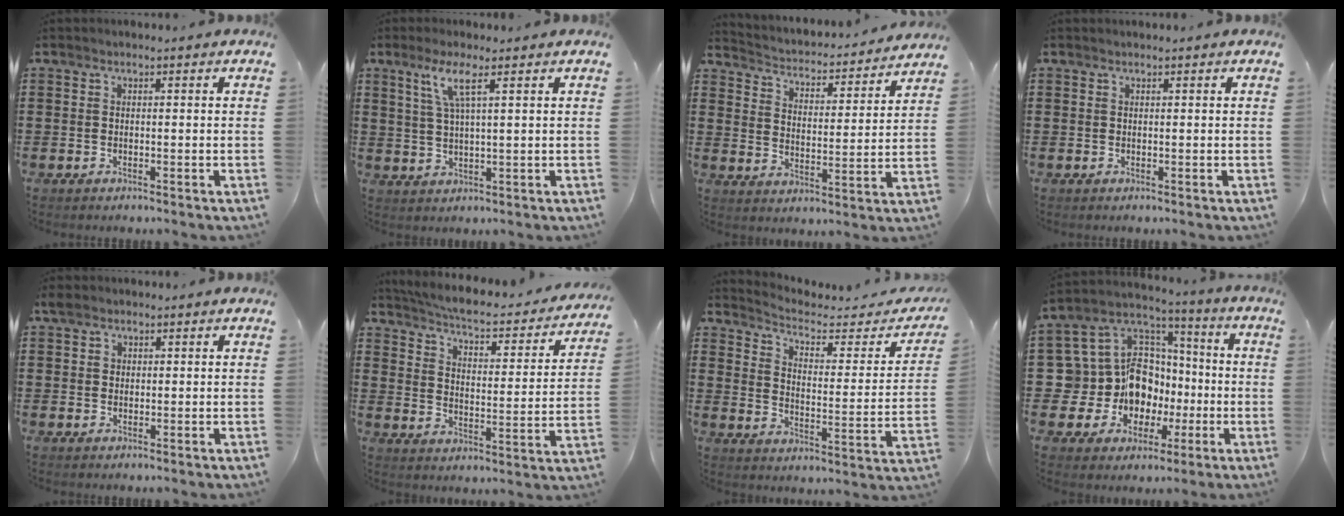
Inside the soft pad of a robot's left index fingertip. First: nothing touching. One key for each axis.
{"total": 5.2, "fx": 2.7, "fy": 0.5, "fz": 4.4, "tx": -0.096, "ty": 0.002, "tz": 0.044}
{"total": 2.3, "fx": 2.3, "fy": 0.2, "fz": 0.1, "tx": -0.021, "ty": -0.032, "tz": 0.028}
{"total": 0.0}
{"total": 1.8, "fx": 1.0, "fy": 1.3, "fz": 0.6, "tx": -0.008, "ty": 0.003, "tz": 0.016}
{"total": 4.1, "fx": 3.7, "fy": 0.2, "fz": 1.8, "tx": -0.058, "ty": -0.034, "tz": 0.054}
{"total": 3.6, "fx": 2.8, "fy": 1.2, "fz": 1.9, "tx": -0.055, "ty": -0.021, "tz": 0.039}
{"total": 13.6, "fx": -1.8, "fy": 12.3, "fz": 5.5, "tx": -0.147, "ty": -0.020, "tz": -0.020}